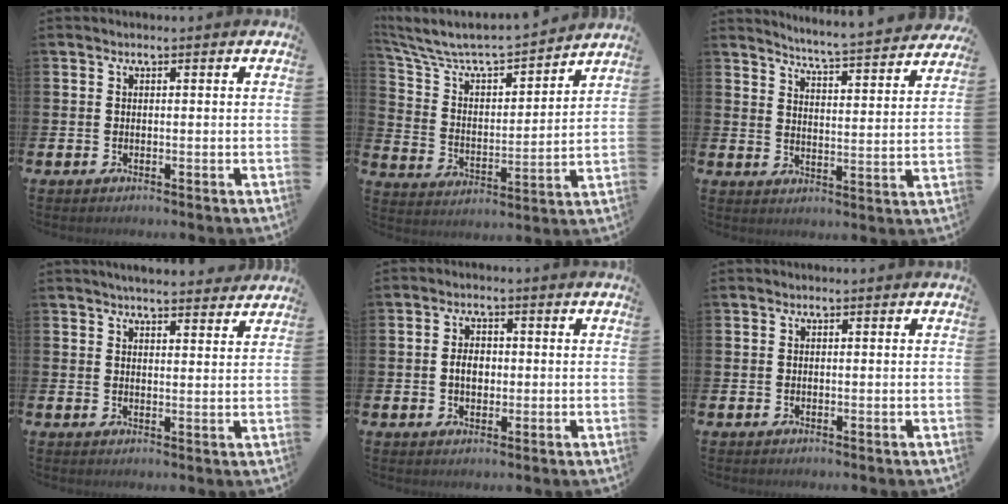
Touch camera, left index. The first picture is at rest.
{"total": 7.8, "force": [7.3, 1.5, 2.3], "torque": [-0.082, -0.056, 0.121]}
{"total": 5.5, "force": [5.3, -0.5, 1.0], "torque": [-0.036, -0.051, 0.088]}
{"total": 4.4, "force": [4.3, 0.4, 0.8], "torque": [-0.016, -0.021, 0.076]}
{"total": 2.9, "force": [-0.1, 2.1, 2.0], "torque": [-0.021, 0.001, -0.009]}
{"total": 0.0}